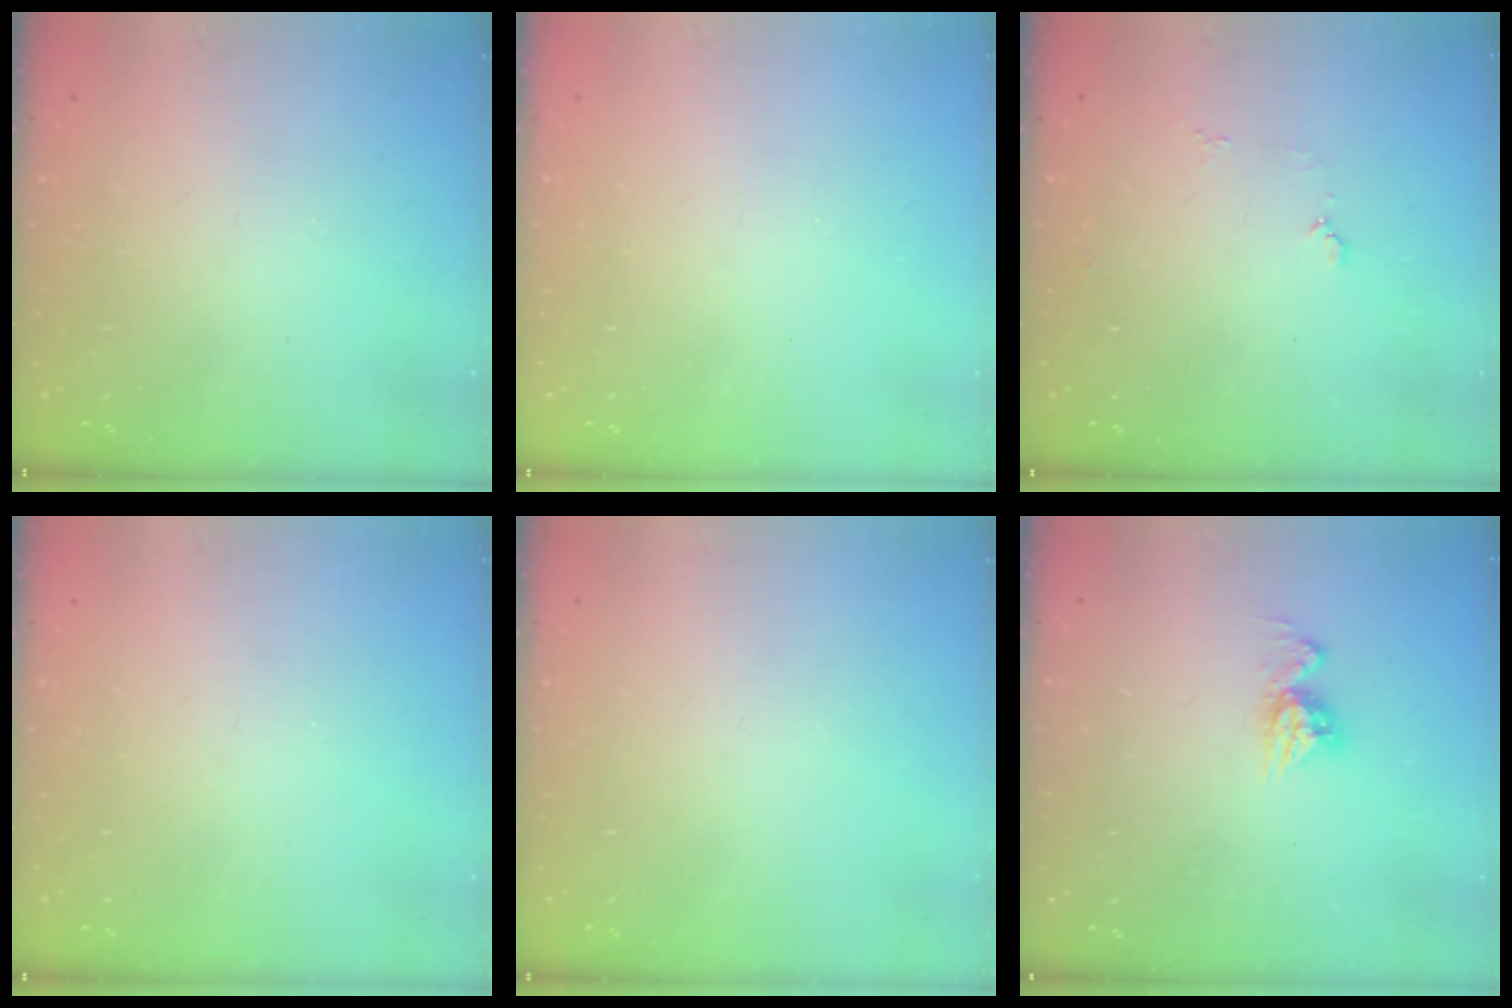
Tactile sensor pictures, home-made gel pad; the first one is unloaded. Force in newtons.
{"total": 0.0}
{"total": 4.2, "press": 4.2, "slide": 0.5}
{"total": 0.0}
{"total": 0.0}
{"total": 8.0, "press": 8.0, "slide": 0.7}